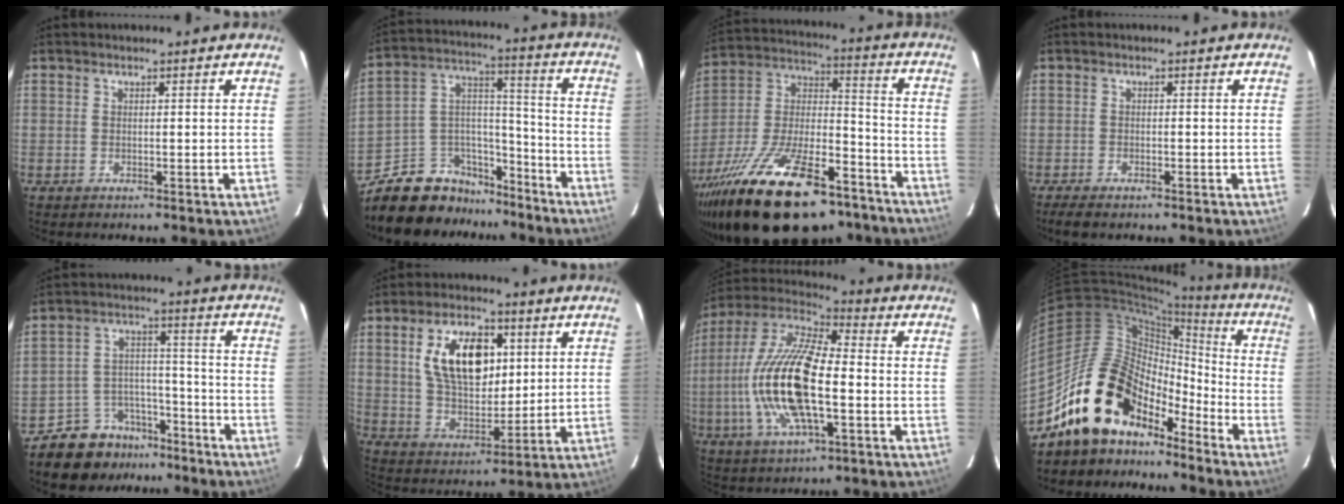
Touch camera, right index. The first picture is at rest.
{"total": 20.1, "force": [-15.1, 11.0, 7.5], "torque": [-0.172, 0.074, -0.233]}
{"total": 31.9, "force": [-22.0, 12.5, 19.5], "torque": [-0.365, -0.009, -0.337]}
{"total": 3.7, "force": [-2.9, 1.0, 2.0], "torque": [-0.050, -0.013, -0.052]}
{"total": 10.4, "force": [-8.3, 6.2, 1.3], "torque": [-0.036, 0.048, -0.121]}
{"total": 14.6, "force": [4.3, 8.3, 11.2], "torque": [-0.200, 0.015, 0.086]}
{"total": 20.4, "force": [-3.2, 7.4, 18.8], "torque": [-0.382, -0.004, -0.070]}
{"total": 17.2, "force": [-12.9, 9.0, 6.9], "torque": [-0.132, 0.028, -0.223]}